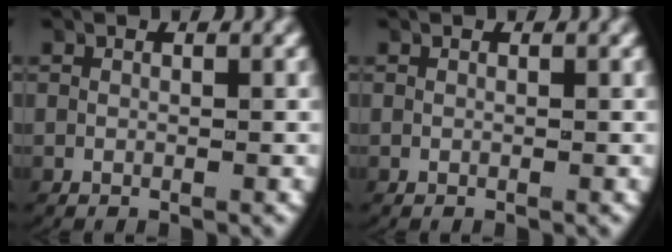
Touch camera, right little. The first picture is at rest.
{"total": 0.0}